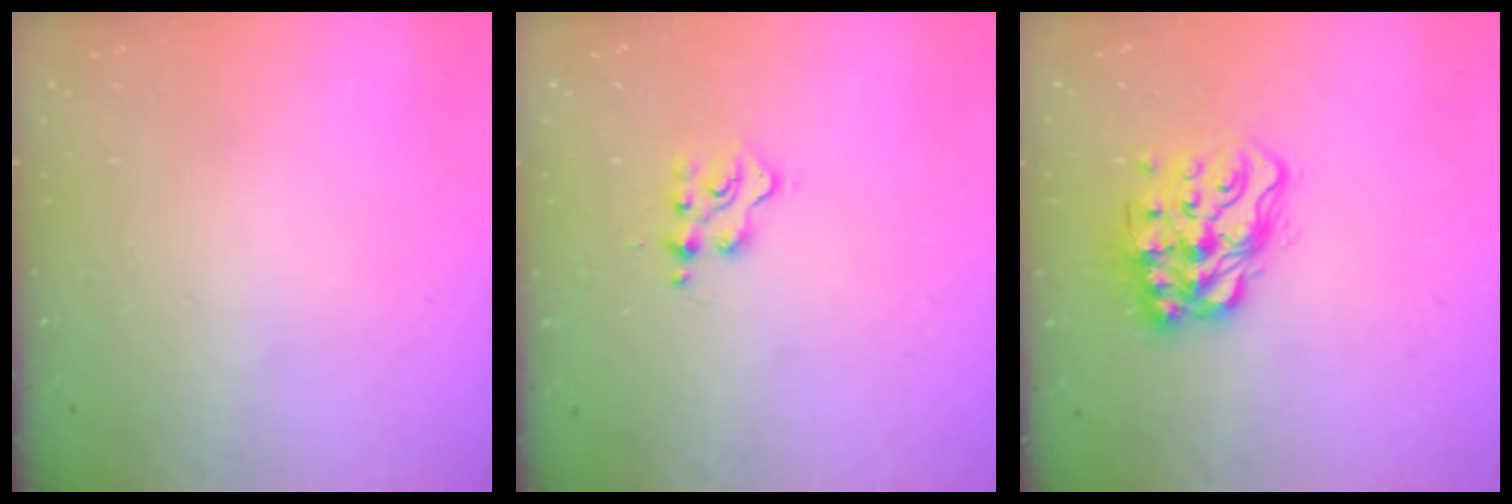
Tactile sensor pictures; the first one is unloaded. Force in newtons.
{"total": 3.8, "press": 3.8, "slide": 0.4}
{"total": 14.4, "press": 14.4, "slide": 1.2}